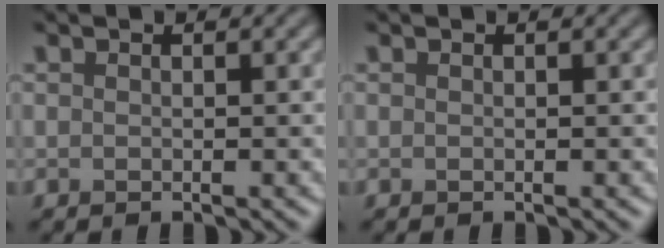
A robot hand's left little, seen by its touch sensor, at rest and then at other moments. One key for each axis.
{"total": 0.0}